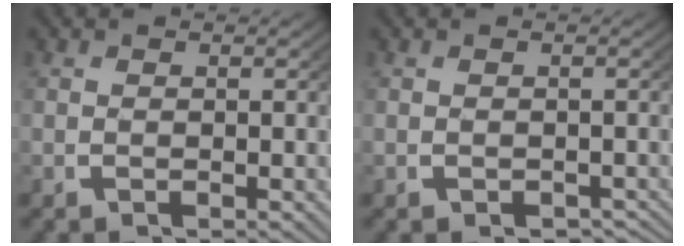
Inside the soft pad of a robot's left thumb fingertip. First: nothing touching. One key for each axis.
{"total": 1.7, "fx": -1.5, "fy": 0.7, "fz": 0.5, "tx": -0.004, "ty": -0.005, "tz": -0.020}